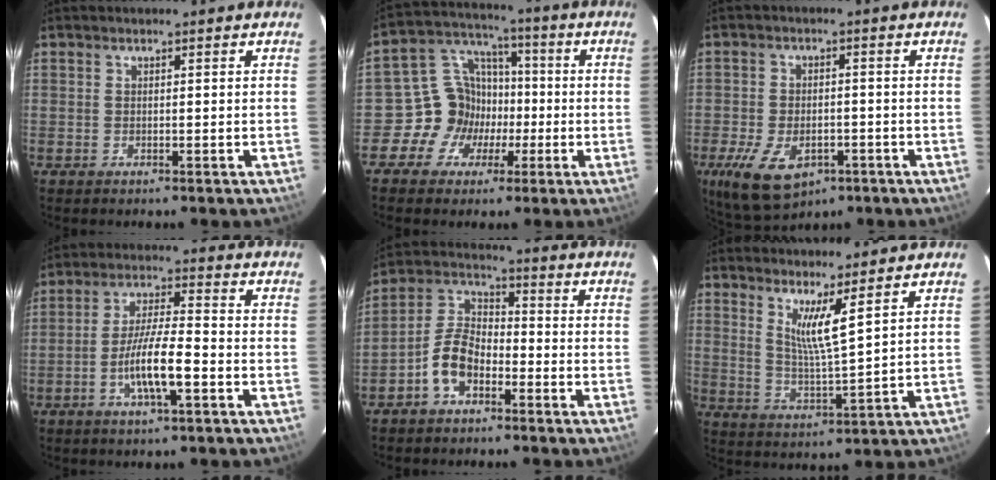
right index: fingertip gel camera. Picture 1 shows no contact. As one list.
[{"total": 10.2, "force": [-3.4, 9.3, 2.3], "torque": [-0.048, 0.043, -0.057]}, {"total": 11.9, "force": [-5.8, 7.2, 7.6], "torque": [-0.175, -0.024, -0.087]}, {"total": 9.0, "force": [-3.6, 1.3, 8.2], "torque": [-0.159, -0.002, -0.066]}, {"total": 7.9, "force": [-4.3, 4.4, 5.0], "torque": [-0.111, 0.023, -0.085]}, {"total": 6.4, "force": [4.1, -0.4, 5.0], "torque": [-0.090, -0.015, 0.074]}]